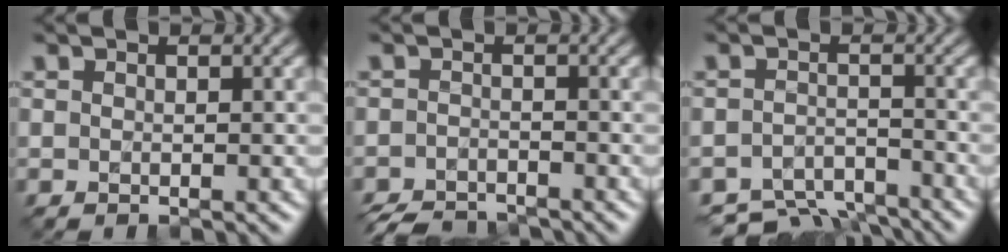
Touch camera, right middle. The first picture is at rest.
{"total": 4.3, "force": [-4.2, 0.6, 0.8], "torque": [-0.010, -0.015, -0.075]}
{"total": 5.6, "force": [-5.3, 1.4, 1.2], "torque": [-0.023, -0.020, -0.087]}